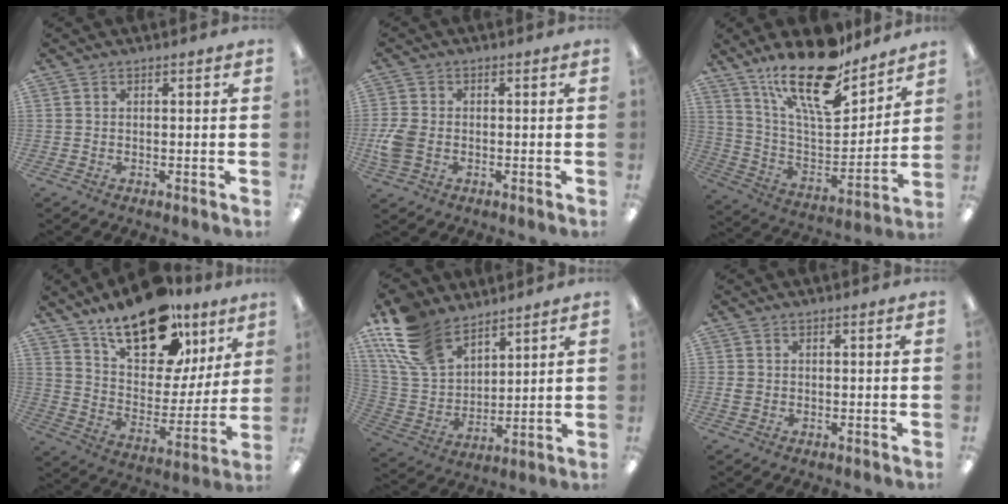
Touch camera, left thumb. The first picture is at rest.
{"total": 6.1, "force": [-1.2, 4.5, 3.9], "torque": [-0.074, 0.006, -0.021]}
{"total": 22.2, "force": [16.2, 7.8, 13.0], "torque": [-0.228, -0.100, 0.280]}
{"total": 21.6, "force": [15.0, 10.4, 11.5], "torque": [-0.180, -0.095, 0.263]}
{"total": 16.4, "force": [11.4, 9.4, 7.3], "torque": [-0.181, -0.044, 0.221]}
{"total": 1.4, "force": [0.0, 1.3, 0.5], "torque": [-0.010, 0.005, 0.000]}